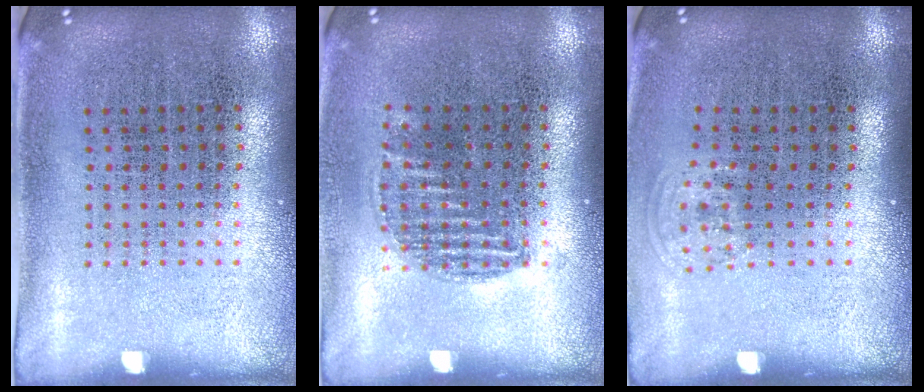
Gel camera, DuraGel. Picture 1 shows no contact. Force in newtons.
{"total": 0.9, "press": 0.8, "slide": 0.3}
{"total": 0.8, "press": 0.6, "slide": 0.5}